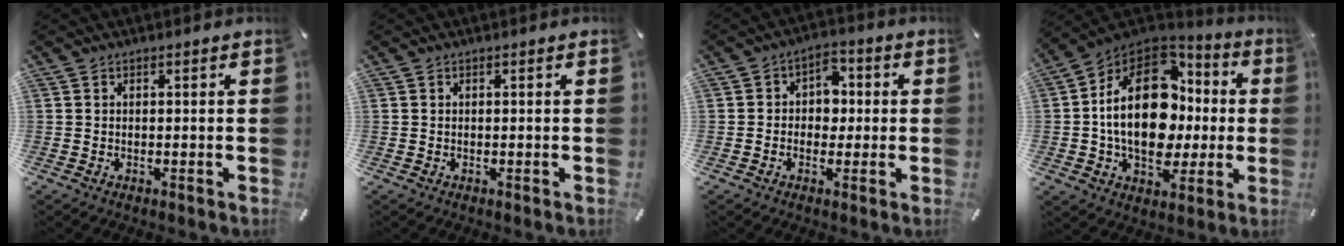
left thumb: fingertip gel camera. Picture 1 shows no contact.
{"total": 0.0}
{"total": 6.1, "force": [-0.1, 5.2, 3.3], "torque": [-0.039, 0.003, -0.009]}
{"total": 24.0, "force": [0.8, 16.3, 17.6], "torque": [-0.325, 0.004, 0.018]}